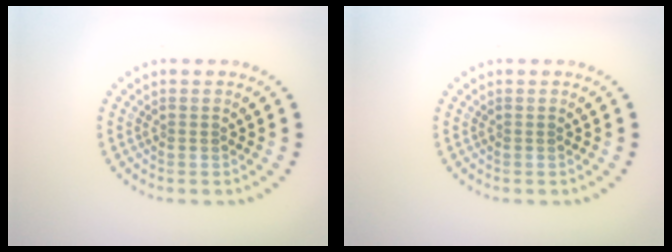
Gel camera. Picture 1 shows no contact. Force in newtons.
{"total": 0.0}